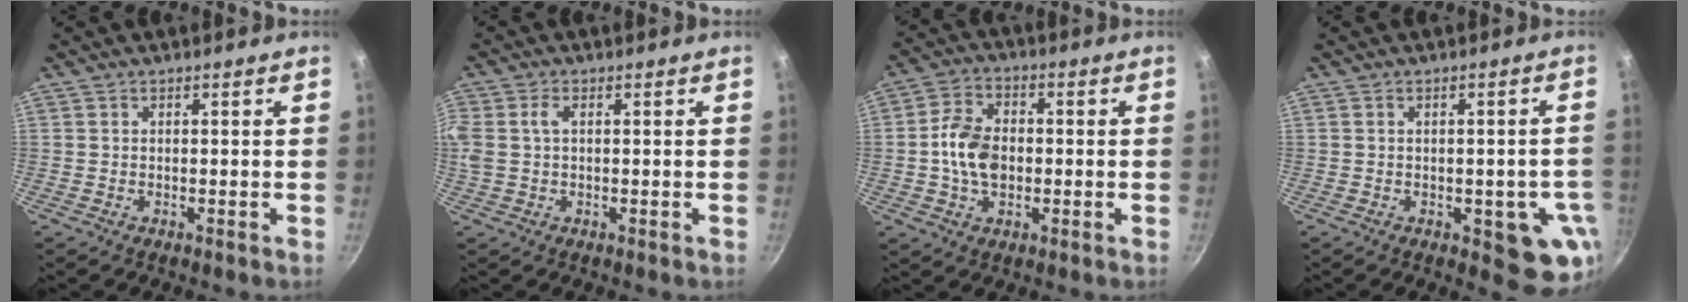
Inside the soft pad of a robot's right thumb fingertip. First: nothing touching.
{"total": 6.3, "force": [1.2, 4.1, 4.7], "torque": [-0.099, 0.012, 0.019]}
{"total": 9.4, "force": [-0.7, 6.6, 6.7], "torque": [-0.109, 0.018, -0.019]}
{"total": 9.4, "force": [-2.5, 4.4, 8.0], "torque": [-0.046, 0.006, -0.025]}